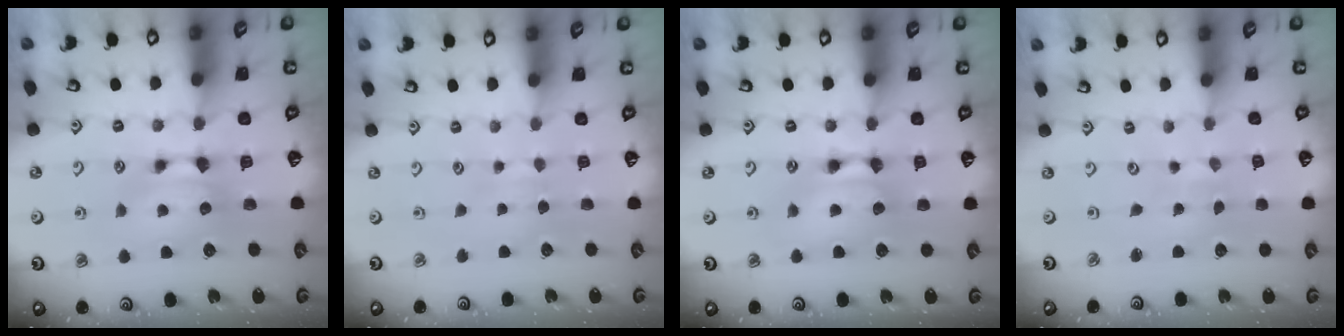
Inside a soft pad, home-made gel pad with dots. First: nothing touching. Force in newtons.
{"total": 3.1, "press": 3.1, "slide": 0.3}
{"total": 2.0, "press": 2.0, "slide": 0.1}
{"total": 5.7, "press": 5.7, "slide": 0.3}